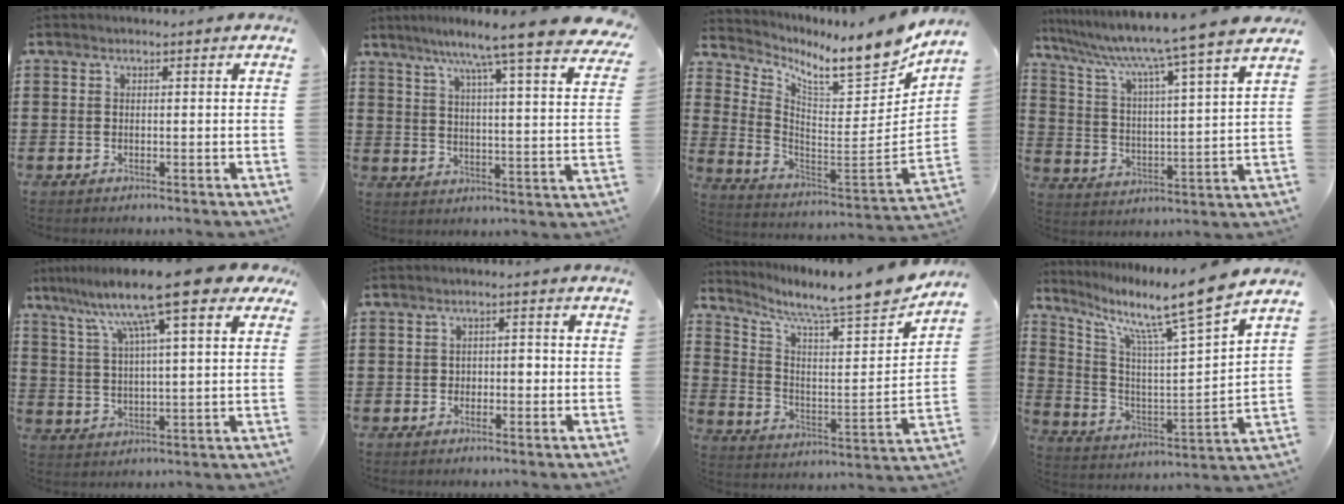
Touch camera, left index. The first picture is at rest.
{"total": 9.3, "force": [7.9, -1.1, 4.8], "torque": [-0.115, -0.051, 0.126]}
{"total": 9.1, "force": [7.8, 1.3, 4.5], "torque": [-0.084, -0.084, 0.124]}
{"total": 7.9, "force": [6.8, -1.6, 3.9], "torque": [-0.106, -0.061, 0.101]}
{"total": 14.8, "force": [9.9, 1.7, 10.9], "torque": [-0.213, -0.027, 0.157]}
{"total": 1.6, "force": [-0.5, 1.1, 1.1], "torque": [-0.024, 0.004, -0.012]}
{"total": 8.3, "force": [7.5, 0.0, 3.6], "torque": [-0.091, -0.067, 0.116]}
{"total": 11.8, "force": [9.3, 0.3, 7.3], "torque": [-0.153, -0.070, 0.141]}